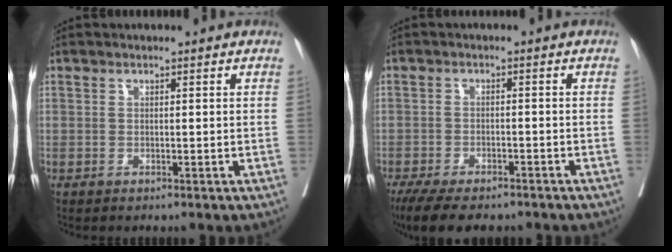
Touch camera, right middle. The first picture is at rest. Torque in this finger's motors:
{"motor_torque": [0.97, -0.95, 0.13, 0.08]}